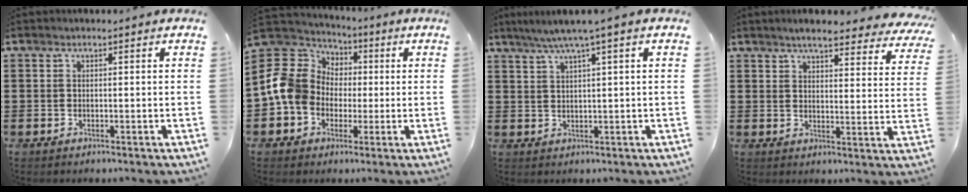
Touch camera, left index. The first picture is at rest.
{"total": 11.0, "force": [-0.3, 10.0, 4.6], "torque": [-0.150, 0.006, -0.009]}
{"total": 3.4, "force": [1.8, -0.3, 2.9], "torque": [-0.059, -0.002, 0.028]}
{"total": 5.7, "force": [5.0, 0.4, 2.6], "torque": [-0.059, -0.020, 0.087]}